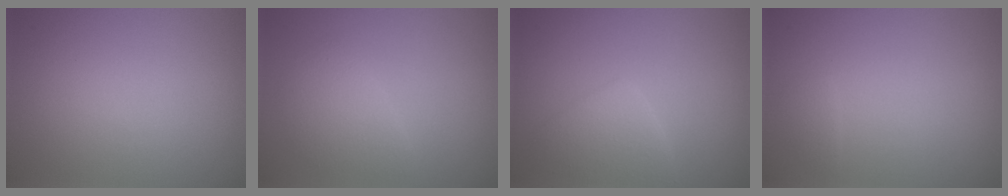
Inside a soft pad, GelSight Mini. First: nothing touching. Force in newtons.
{"total": 2.4, "press": 2.4, "slide": 0.2}
{"total": 2.9, "press": 2.9, "slide": 0.1}
{"total": 0.6, "press": 0.6, "slide": 0.0}